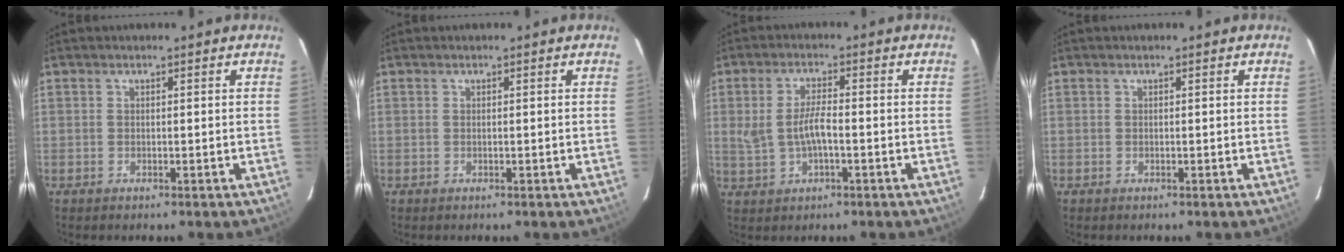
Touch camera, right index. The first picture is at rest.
{"total": 0.0}
{"total": 5.6, "force": [-0.9, 2.0, 5.2], "torque": [-0.102, 0.001, -0.010]}
{"total": 0.0}